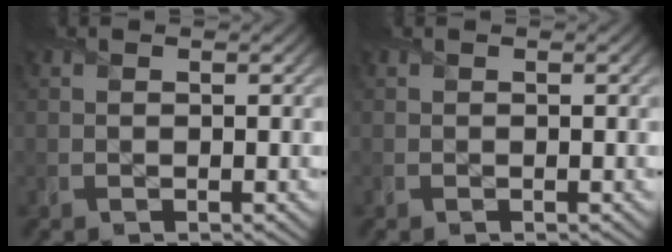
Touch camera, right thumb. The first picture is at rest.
{"total": 0.0}